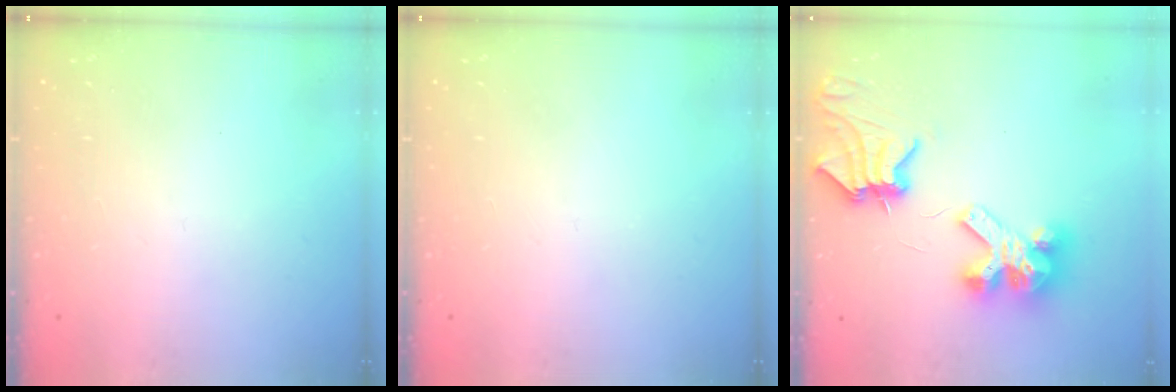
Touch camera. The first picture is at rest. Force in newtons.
{"total": 0.0}
{"total": 10.0, "press": 10.0, "slide": 1.0}